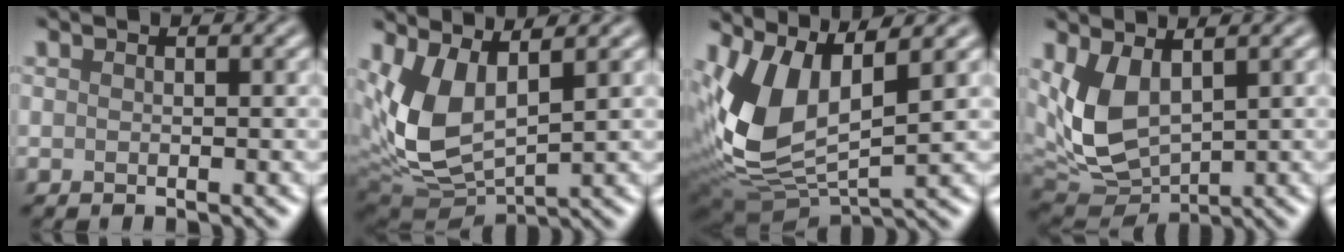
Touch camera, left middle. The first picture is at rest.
{"total": 7.3, "force": [1.9, 3.7, 6.1], "torque": [-0.144, -0.012, 0.038]}
{"total": 8.9, "force": [2.4, 4.6, 7.2], "torque": [-0.168, -0.006, 0.047]}
{"total": 6.3, "force": [1.5, 3.6, 4.9], "torque": [-0.122, -0.016, 0.036]}